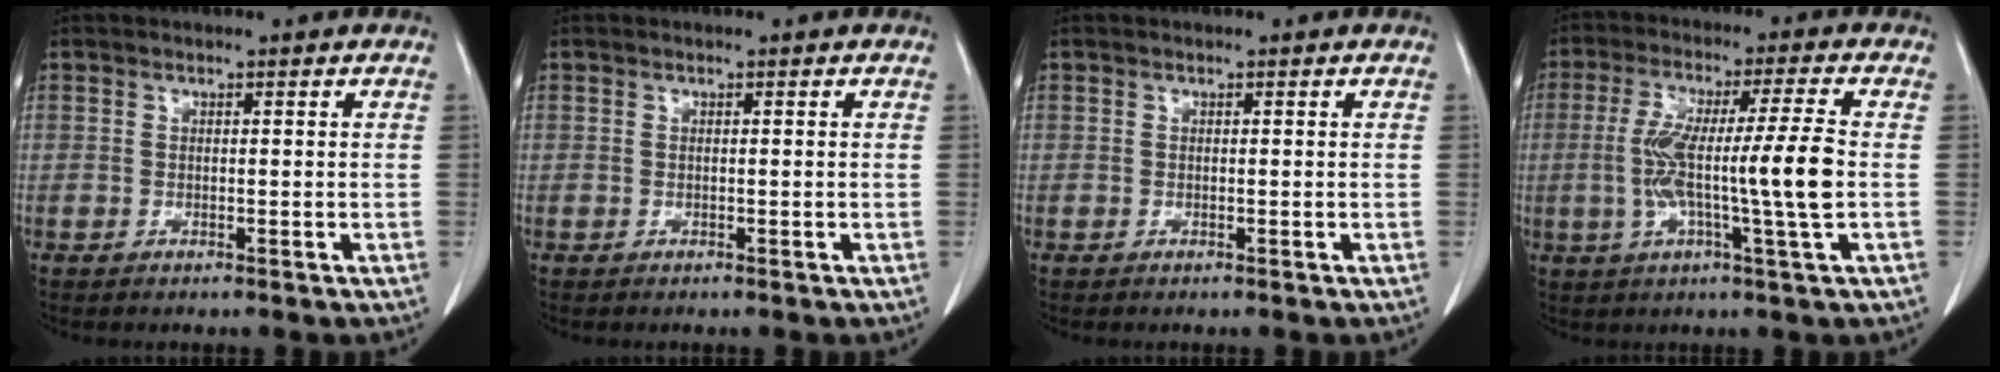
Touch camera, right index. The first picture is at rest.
{"total": 0.0}
{"total": 0.0}
{"total": 12.3, "force": [-1.0, -0.7, 12.3], "torque": [-0.229, 0.003, -0.021]}